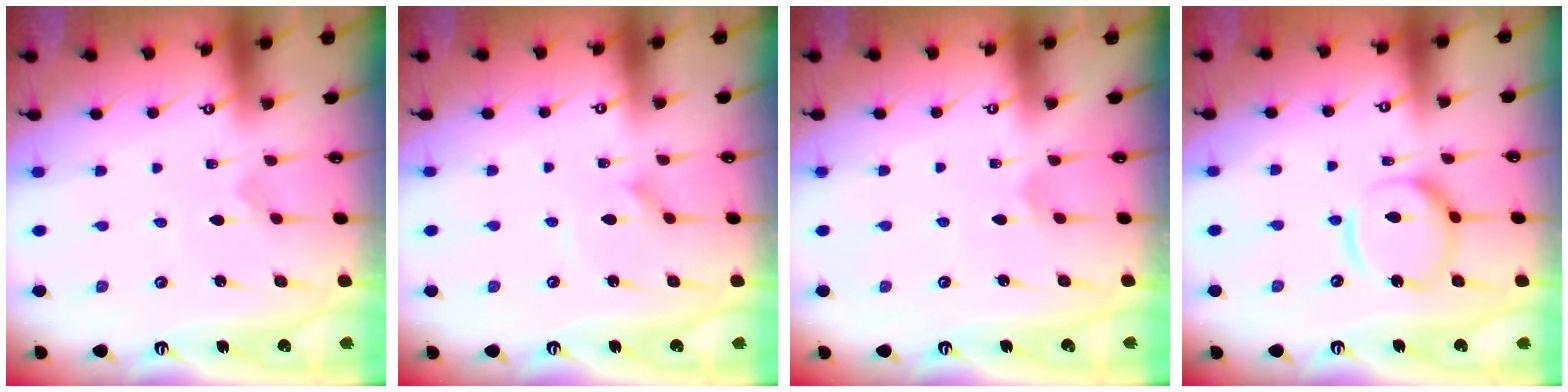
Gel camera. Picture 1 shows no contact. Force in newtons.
{"total": 1.8, "press": 1.8, "slide": 0.0}
{"total": 2.9, "press": 2.9, "slide": 0.3}
{"total": 13.0, "press": 12.9, "slide": 1.5}